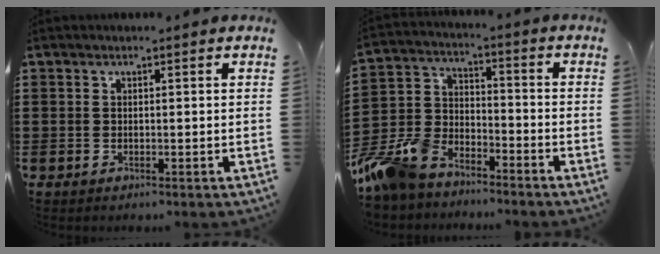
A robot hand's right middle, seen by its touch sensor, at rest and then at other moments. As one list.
[{"total": 10.1, "force": [-8.9, 4.1, 2.5], "torque": [-0.082, 0.023, -0.179]}]